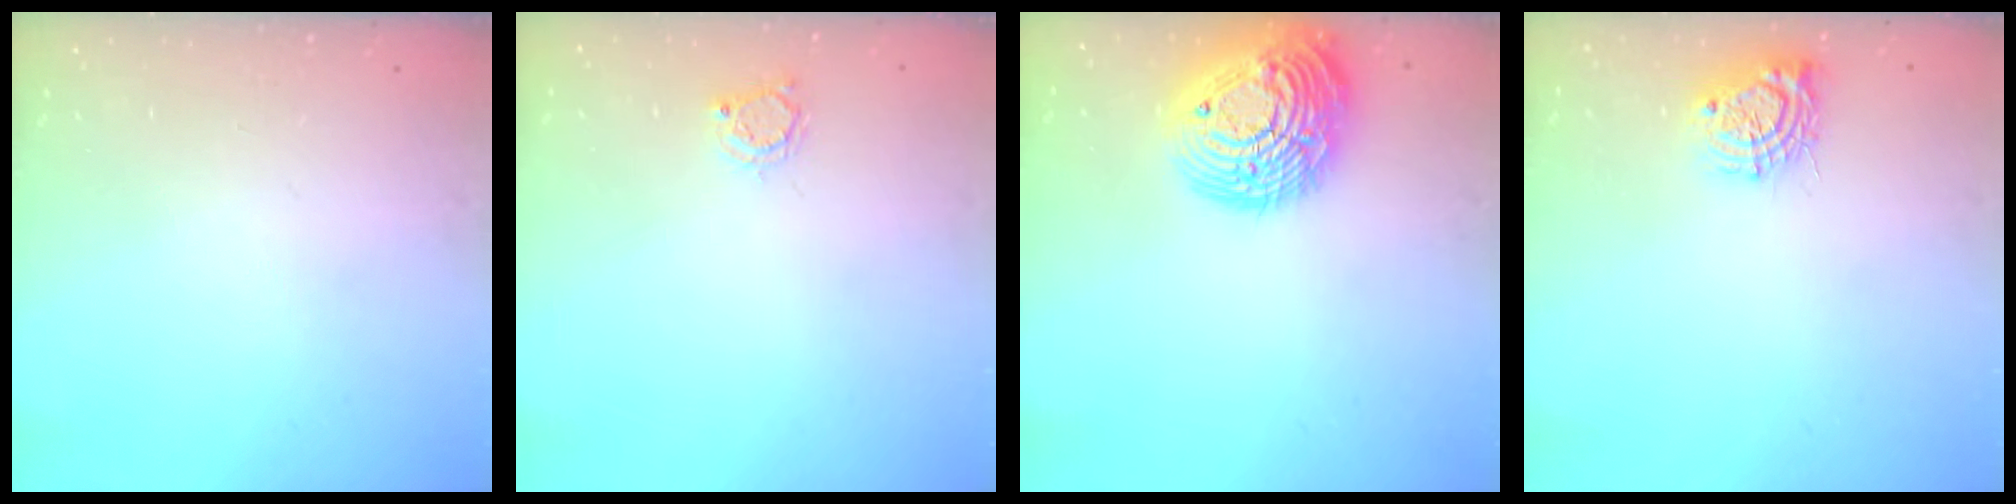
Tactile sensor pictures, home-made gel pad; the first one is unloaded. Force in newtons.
{"total": 2.8, "press": 2.8, "slide": 0.4}
{"total": 21.9, "press": 21.8, "slide": 1.9}
{"total": 9.5, "press": 9.5, "slide": 0.7}